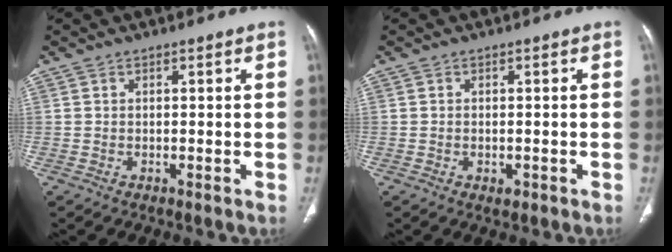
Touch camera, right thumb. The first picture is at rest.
{"total": 1.4, "force": [-0.6, 0.8, 1.0], "torque": [-0.013, 0.001, -0.006]}